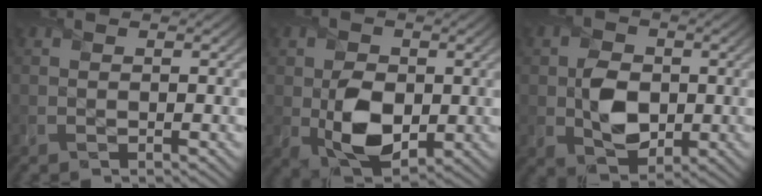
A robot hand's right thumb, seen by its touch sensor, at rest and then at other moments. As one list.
[{"total": 7.4, "force": [-0.9, 5.2, 5.2], "torque": [-0.106, -0.015, -0.017]}, {"total": 6.1, "force": [-0.4, 4.7, 3.9], "torque": [-0.077, -0.010, -0.007]}]